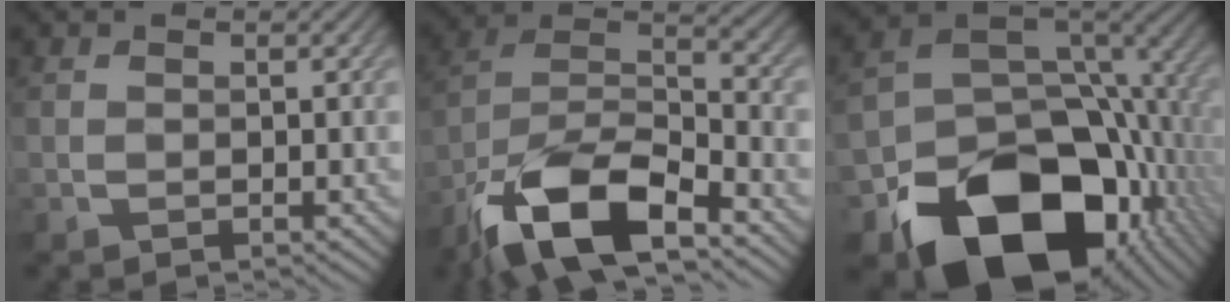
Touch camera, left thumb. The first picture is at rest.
{"total": 14.2, "force": [-9.2, 5.3, 9.4], "torque": [-0.188, -0.009, -0.192]}
{"total": 19.0, "force": [-9.2, 12.9, 10.6], "torque": [-0.187, -0.065, -0.120]}